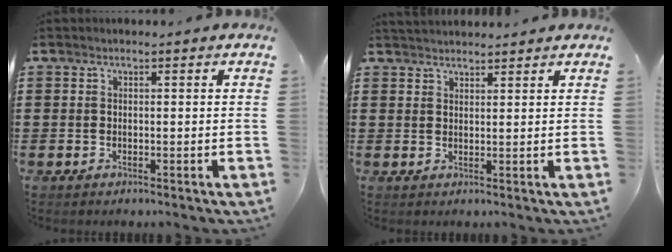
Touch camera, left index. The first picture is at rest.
{"total": 1.8, "force": [1.8, 0.2, -0.1], "torque": [-0.004, 0.002, 0.036]}